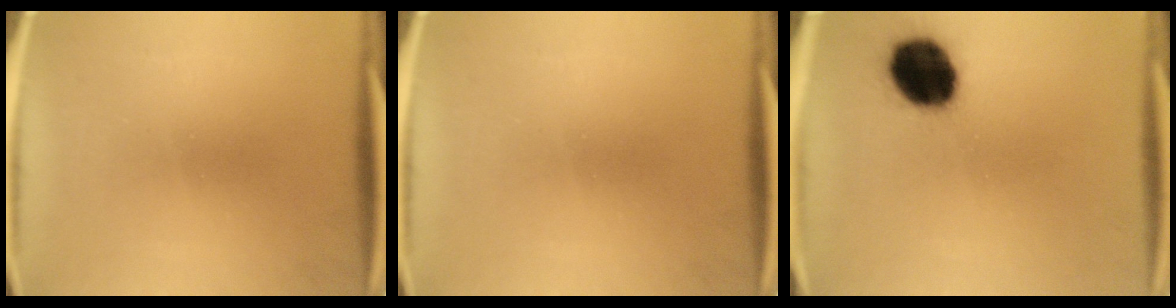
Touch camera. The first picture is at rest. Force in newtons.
{"total": 0.0}
{"total": 15.7}